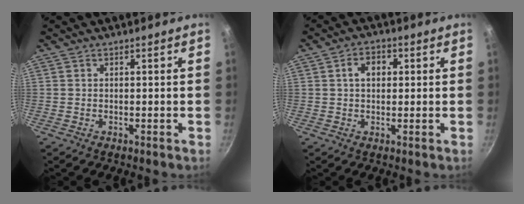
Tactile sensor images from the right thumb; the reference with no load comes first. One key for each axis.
{"total": 4.8, "fx": 0.9, "fy": 3.5, "fz": 3.2, "tx": -0.031, "ty": 0.009, "tz": 0.010}